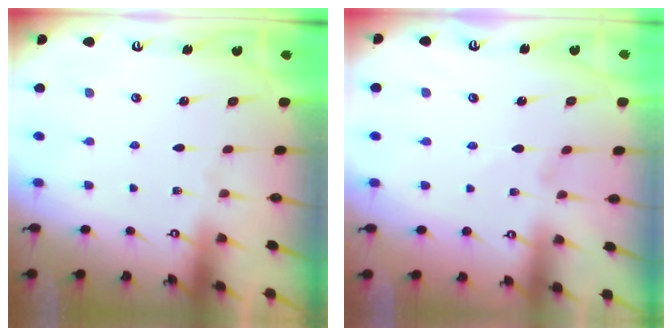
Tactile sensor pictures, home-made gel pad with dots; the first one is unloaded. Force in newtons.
{"total": 1.5, "press": 1.5, "slide": 0.1}